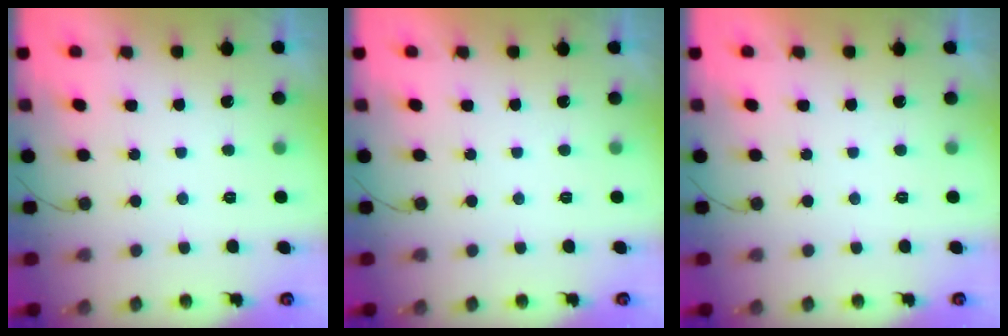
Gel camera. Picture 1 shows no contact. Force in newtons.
{"total": 1.7, "press": 1.7, "slide": 0.0}
{"total": 1.8, "press": 1.8, "slide": 0.1}